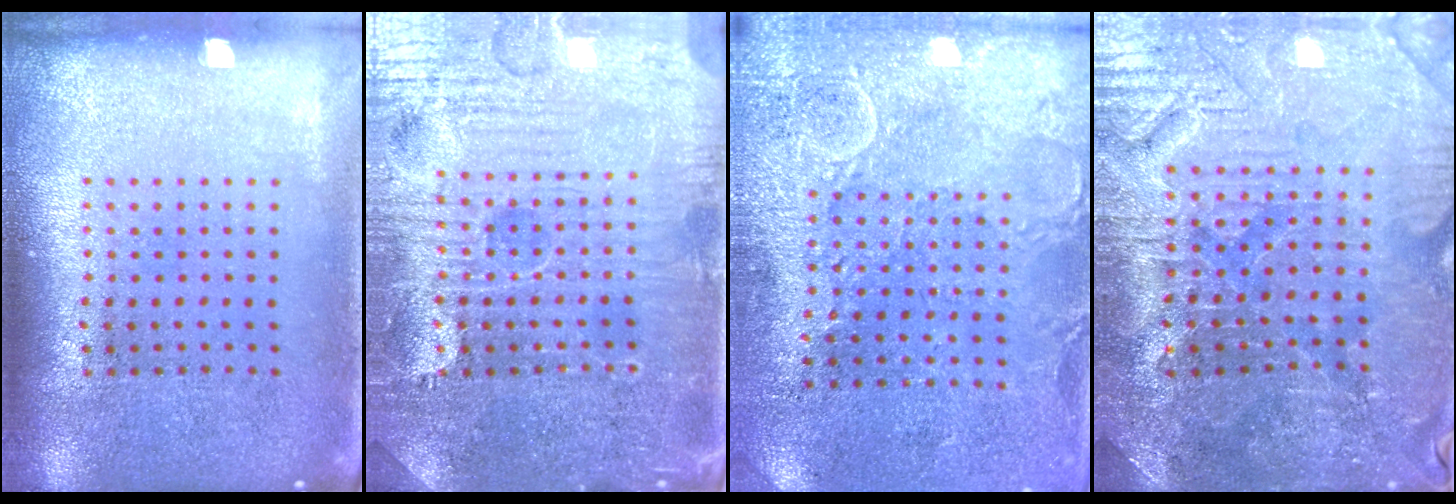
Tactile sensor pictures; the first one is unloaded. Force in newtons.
{"total": 5.1, "press": 4.8, "slide": 1.8}
{"total": 2.7, "press": 2.6, "slide": 0.8}
{"total": 3.6, "press": 3.6, "slide": 0.4}